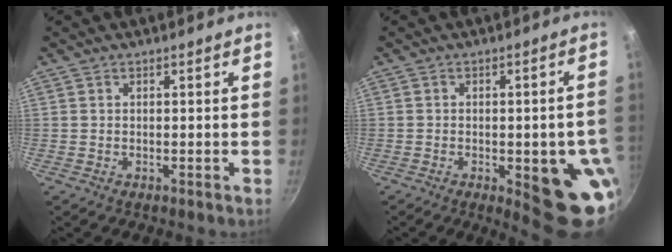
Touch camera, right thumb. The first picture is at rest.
{"total": 13.3, "force": [-3.3, 4.5, 12.1], "torque": [-0.109, 0.007, -0.037]}